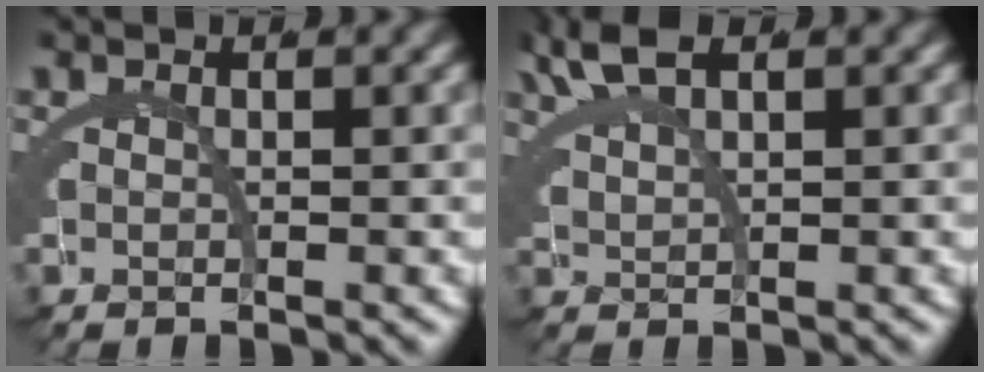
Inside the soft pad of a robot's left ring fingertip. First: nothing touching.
{"total": 2.6, "force": [2.3, -0.5, 1.3], "torque": [-0.032, 0.006, 0.049]}